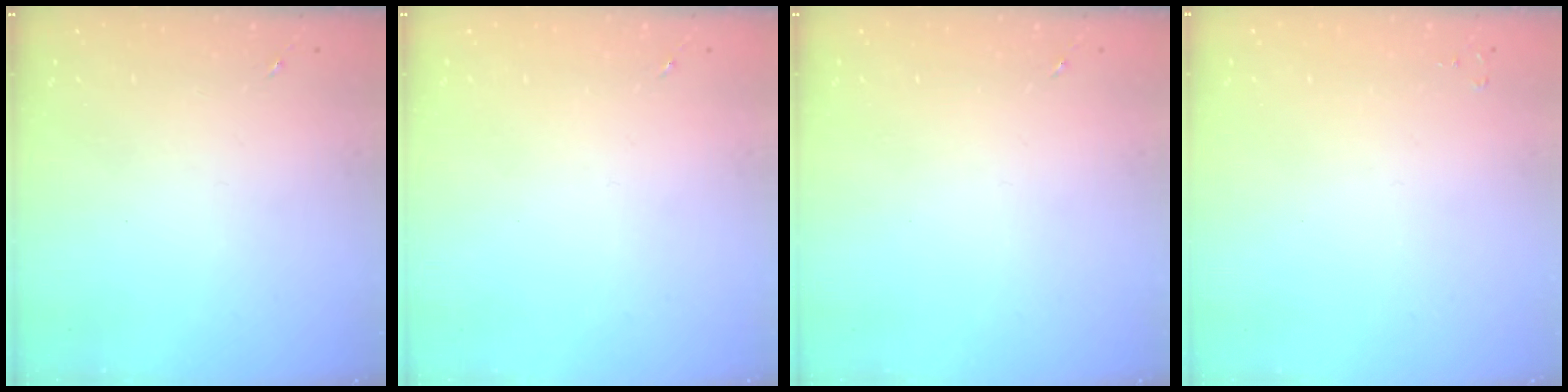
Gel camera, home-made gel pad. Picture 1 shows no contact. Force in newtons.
{"total": 0.0}
{"total": 0.0}
{"total": 2.0, "press": 2.0, "slide": 0.3}